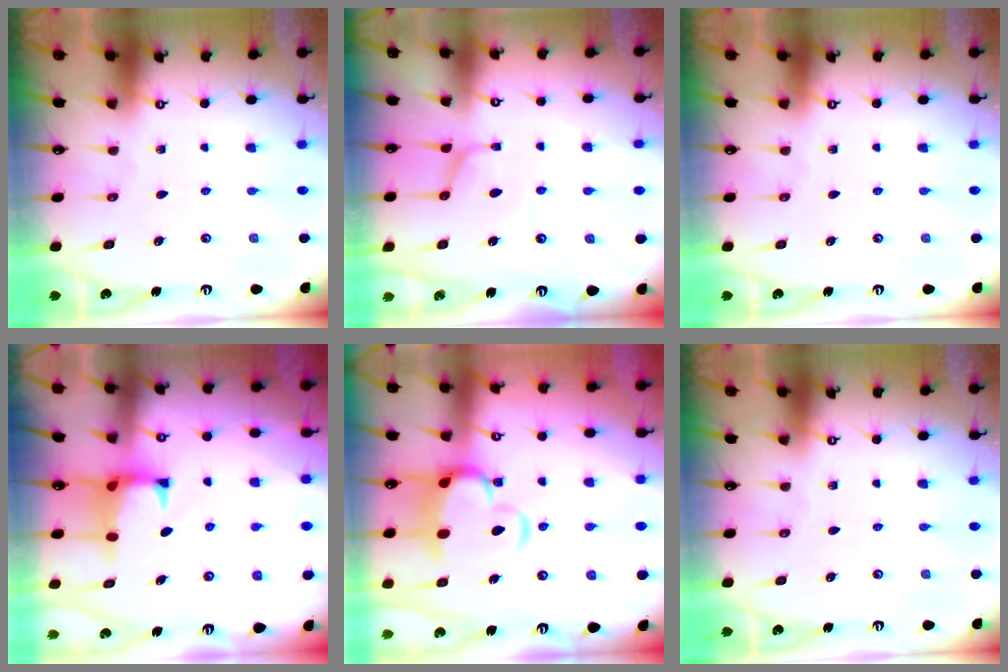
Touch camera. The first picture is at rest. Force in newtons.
{"total": 0.9, "press": 0.6, "slide": 0.6}
{"total": 0.0}
{"total": 0.8, "press": 0.1, "slide": 0.8}
{"total": 7.1, "press": 6.9, "slide": 1.7}
{"total": 0.0}